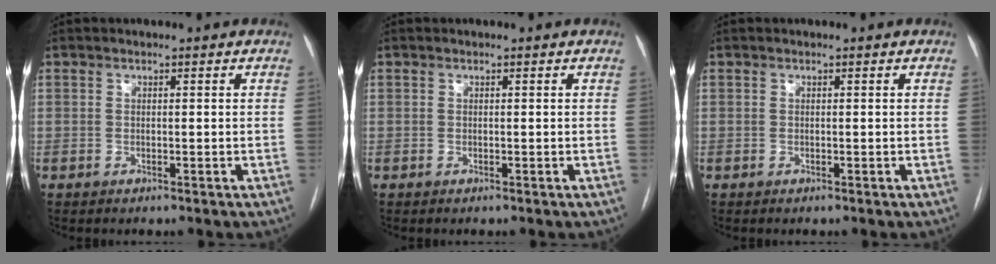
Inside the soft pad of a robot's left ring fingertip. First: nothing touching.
{"total": 0.0}
{"total": 0.0}